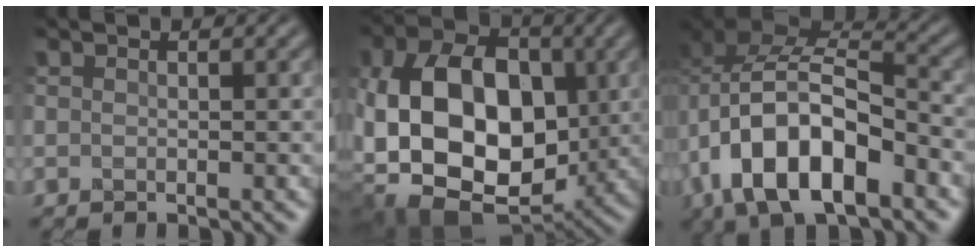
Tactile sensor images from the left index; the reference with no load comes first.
{"total": 14.6, "force": [-0.5, 10.3, 10.3], "torque": [-0.184, -0.011, 0.001]}
{"total": 11.9, "force": [-3.9, 7.0, 8.9], "torque": [-0.159, -0.002, -0.066]}